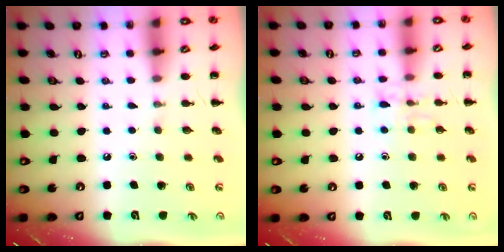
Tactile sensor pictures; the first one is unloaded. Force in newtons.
{"total": 7.1, "press": 7.0, "slide": 1.0}